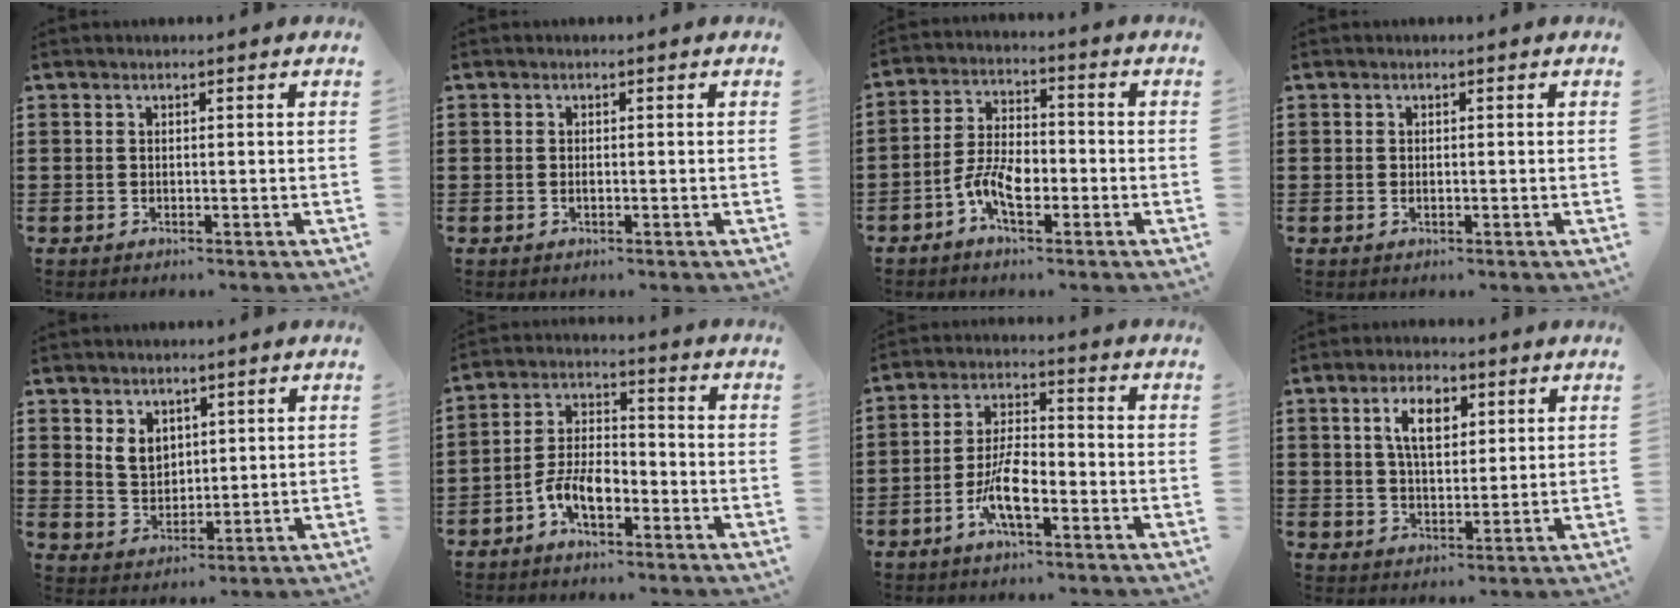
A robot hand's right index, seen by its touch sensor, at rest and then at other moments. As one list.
[{"total": 0.5, "force": [-0.2, 0.0, 0.5], "torque": [-0.012, -0.005, -0.002]}, {"total": 6.9, "force": [-3.1, 3.1, 5.3], "torque": [-0.125, -0.004, -0.062]}, {"total": 0.6, "force": [-0.2, 0.1, 0.6], "torque": [-0.014, -0.006, -0.002]}, {"total": 4.2, "force": [2.4, 3.1, 1.5], "torque": [-0.042, 0.012, 0.046]}, {"total": 6.3, "force": [-3.5, 2.9, 4.4], "torque": [-0.112, 0.001, -0.073]}, {"total": 7.6, "force": [-3.4, 2.5, 6.4], "torque": [-0.138, -0.007, -0.064]}, {"total": 6.0, "force": [2.4, 3.0, 4.6], "torque": [-0.088, 0.005, 0.037]}]